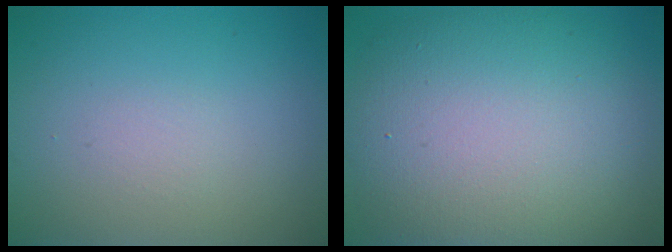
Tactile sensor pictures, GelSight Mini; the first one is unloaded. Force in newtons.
{"total": 12.8, "press": 12.8, "slide": 1.0}